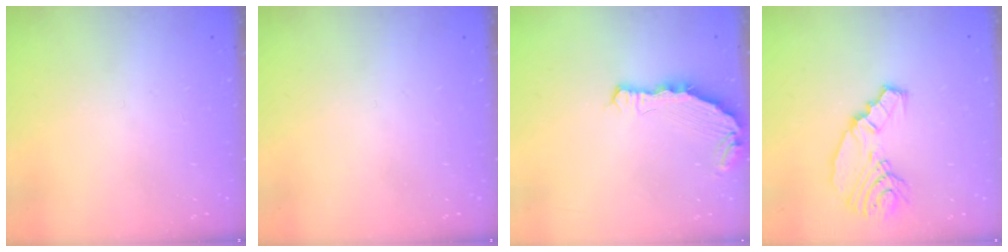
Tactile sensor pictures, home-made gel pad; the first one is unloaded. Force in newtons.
{"total": 0.0}
{"total": 7.3, "press": 5.6, "slide": 4.7}
{"total": 10.6, "press": 10.0, "slide": 3.5}